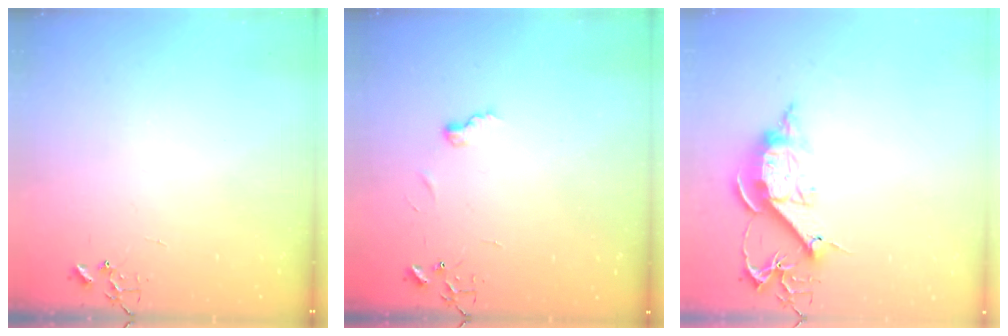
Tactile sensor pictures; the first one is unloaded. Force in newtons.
{"total": 5.5, "press": 5.5, "slide": 0.6}
{"total": 12.5, "press": 12.5, "slide": 0.2}